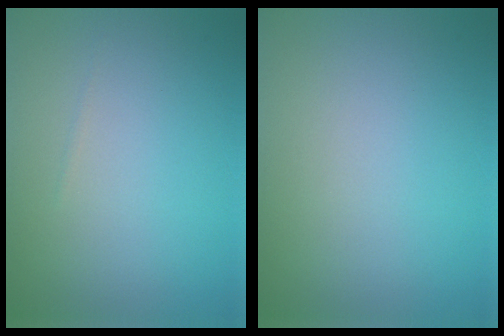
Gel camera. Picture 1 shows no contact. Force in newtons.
{"total": 0.0}